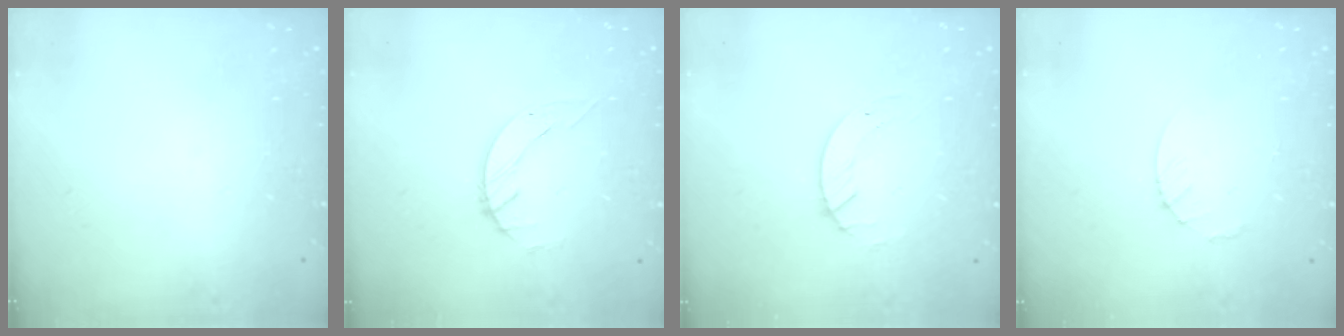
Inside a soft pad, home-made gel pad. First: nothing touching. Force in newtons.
{"total": 2.9, "press": 2.8, "slide": 0.3}
{"total": 2.7, "press": 2.7, "slide": 0.3}
{"total": 3.7, "press": 3.7, "slide": 0.5}